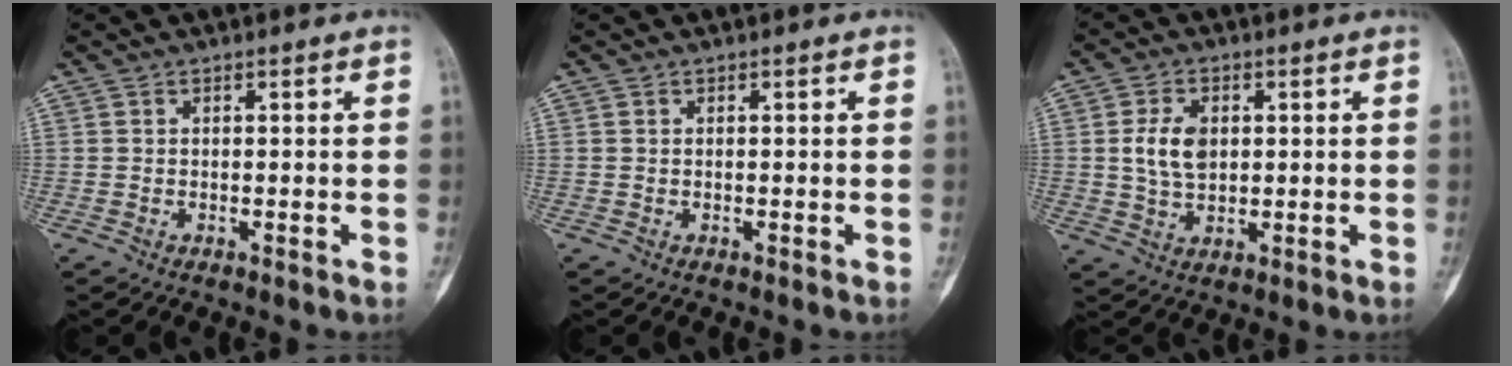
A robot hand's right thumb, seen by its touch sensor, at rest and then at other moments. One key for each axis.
{"total": 0.0}
{"total": 7.0, "fx": 1.1, "fy": 4.6, "fz": 5.2, "tx": -0.091, "ty": -0.004, "tz": 0.023}